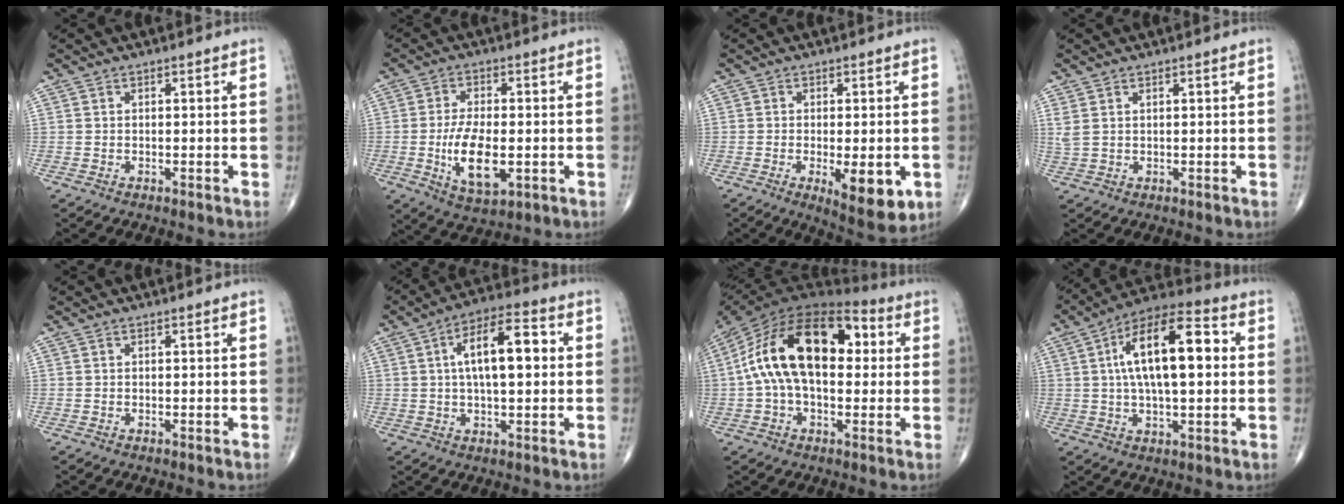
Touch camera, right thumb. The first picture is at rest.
{"total": 10.6, "force": [-2.0, 4.9, 9.2], "torque": [-0.160, -0.006, -0.030]}
{"total": 9.5, "force": [-2.7, 3.4, 8.4], "torque": [-0.106, -0.016, -0.034]}
{"total": 2.0, "force": [0.9, 0.9, 1.5], "torque": [-0.047, 0.008, 0.029]}
{"total": 0.0}
{"total": 12.4, "force": [1.8, 5.1, 11.1], "torque": [-0.175, 0.022, 0.022]}
{"total": 21.2, "force": [2.7, 11.9, 17.4], "torque": [-0.298, 0.043, 0.032]}
{"total": 17.5, "force": [2.5, 7.2, 15.7], "torque": [-0.256, 0.027, 0.035]}